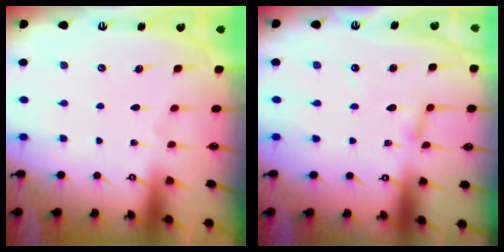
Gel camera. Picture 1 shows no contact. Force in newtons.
{"total": 2.4, "press": 2.4, "slide": 0.2}